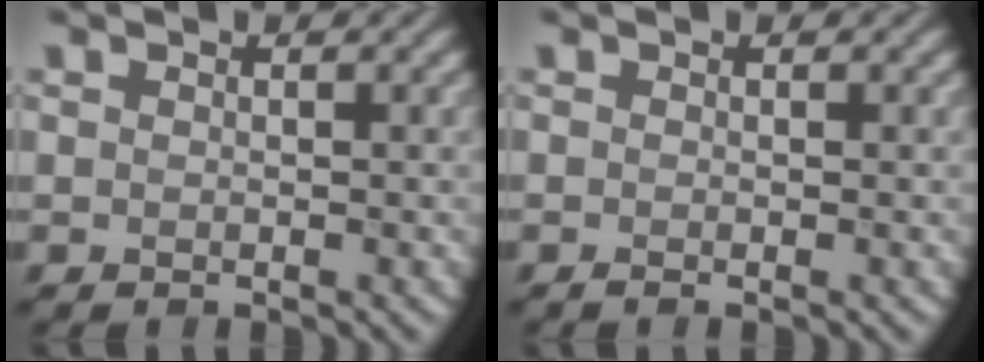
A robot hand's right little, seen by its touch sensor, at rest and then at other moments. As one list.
[{"total": 0.8, "force": [-0.3, 0.2, 0.7], "torque": [-0.011, -0.006, -0.007]}]